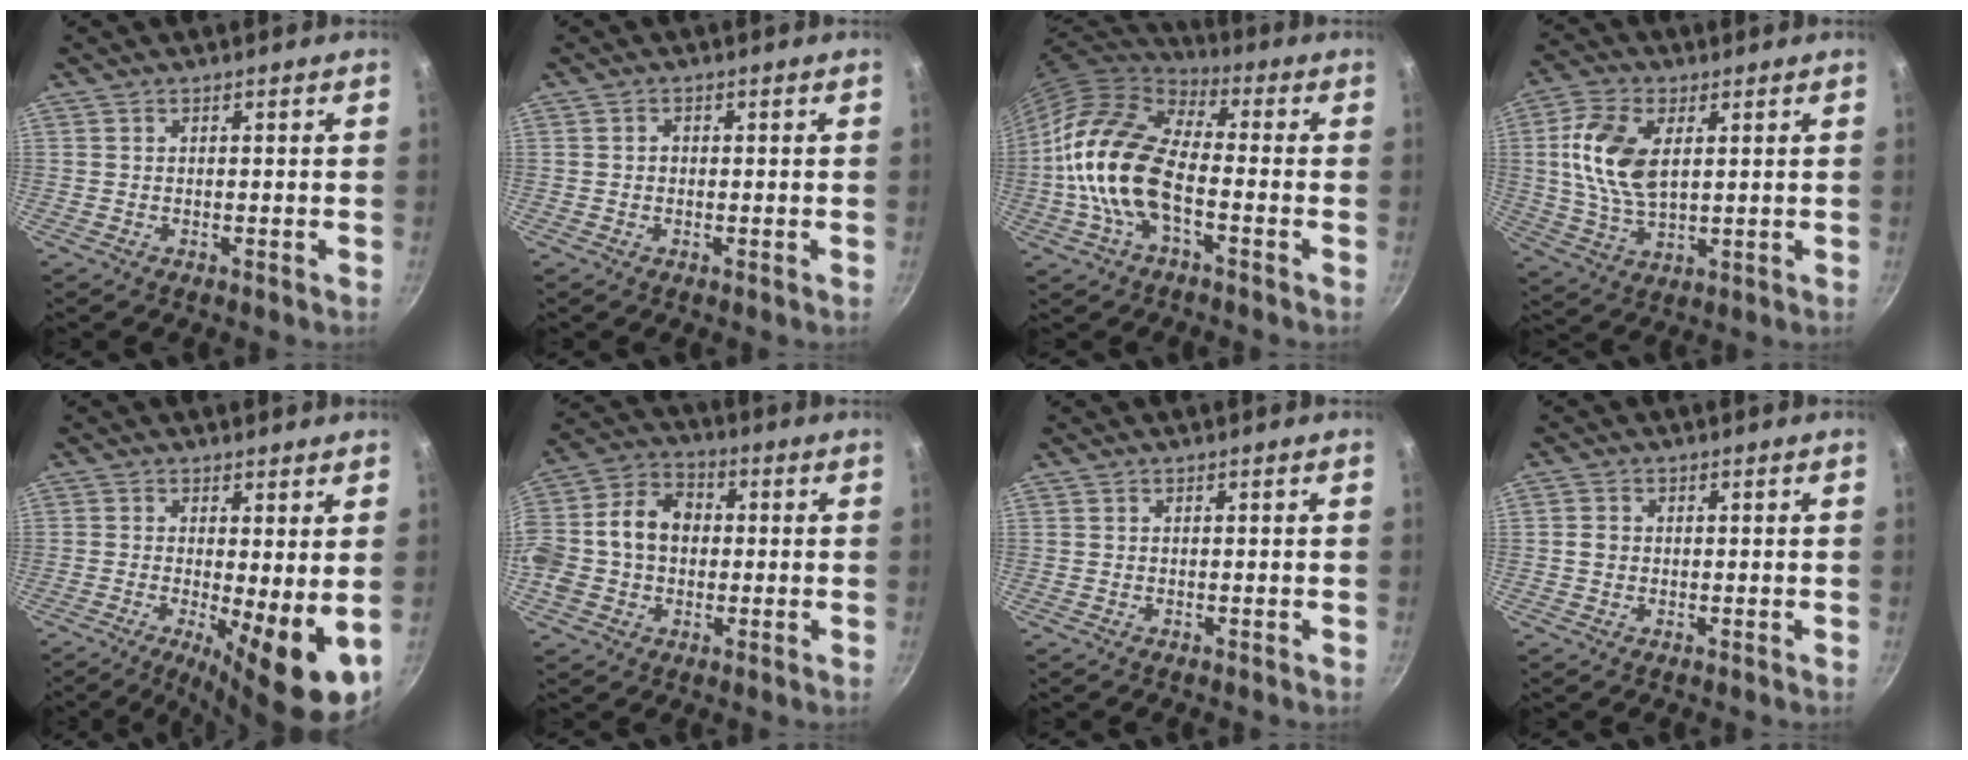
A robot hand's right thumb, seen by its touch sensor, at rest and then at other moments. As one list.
[{"total": 1.1, "force": [0.0, 1.0, 0.5], "torque": [-0.007, 0.005, -0.002]}, {"total": 17.7, "force": [-3.6, 9.2, 14.7], "torque": [-0.266, 0.032, -0.083]}, {"total": 12.5, "force": [2.7, 7.1, 10.0], "torque": [-0.191, -0.002, 0.050]}, {"total": 11.0, "force": [-1.4, 2.9, 10.5], "torque": [-0.146, -0.012, -0.016]}, {"total": 16.3, "force": [0.1, 12.5, 10.5], "torque": [-0.192, 0.043, -0.014]}, {"total": 0.0}, {"total": 2.0, "force": [0.0, 1.8, 1.0], "torque": [-0.013, 0.007, -0.002]}]